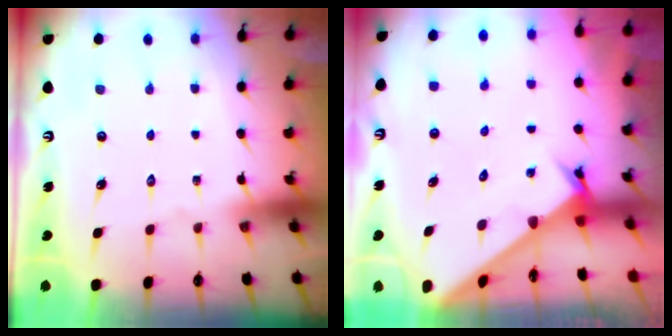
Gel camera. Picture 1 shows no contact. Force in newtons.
{"total": 2.4, "press": 2.4, "slide": 0.1}